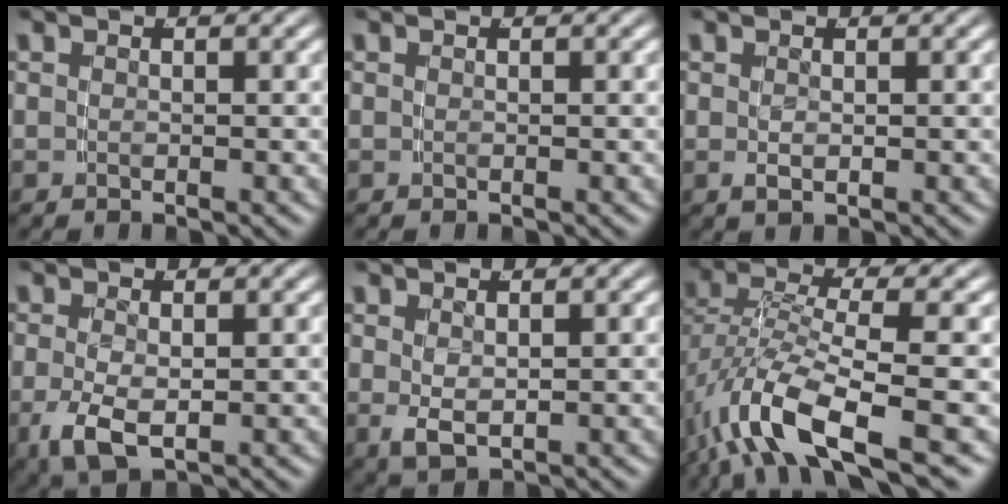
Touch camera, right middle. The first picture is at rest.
{"total": 0.0}
{"total": 0.7, "force": [0.0, 0.0, 0.7], "torque": [-0.015, -0.001, 0.006]}
{"total": 3.8, "force": [-1.3, 2.0, 2.9], "torque": [-0.077, -0.026, -0.005]}
{"total": 2.2, "force": [0.1, 1.1, 1.9], "torque": [-0.040, -0.012, 0.016]}
{"total": 6.9, "force": [-3.1, 2.3, 5.7], "torque": [-0.125, -0.022, -0.038]}